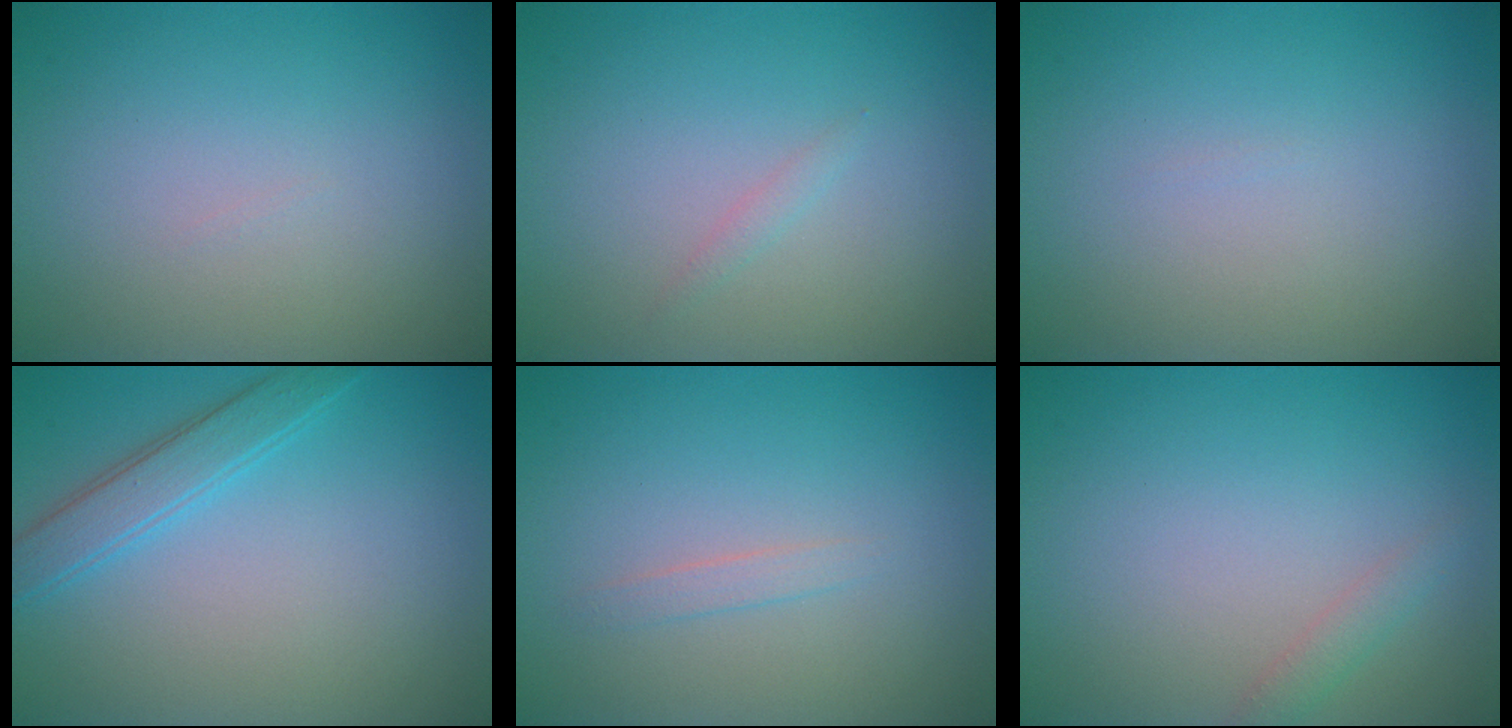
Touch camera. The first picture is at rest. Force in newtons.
{"total": 0.6, "press": 0.6, "slide": 0.1}
{"total": 0.0}
{"total": 2.8, "press": 2.8, "slide": 0.1}
{"total": 0.9, "press": 0.9, "slide": 0.0}
{"total": 1.2, "press": 1.2, "slide": 0.1}